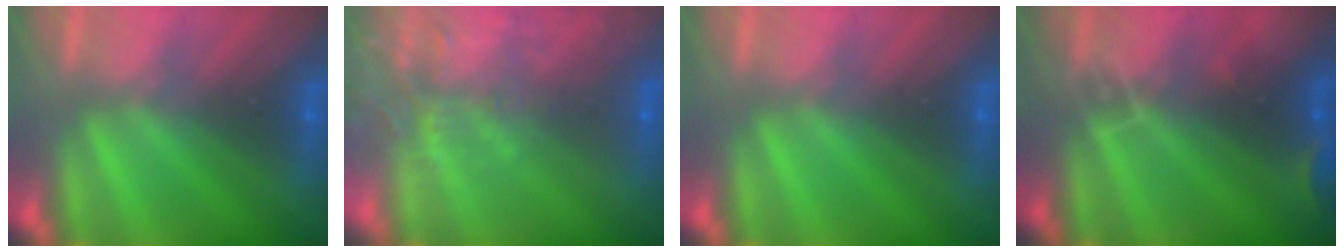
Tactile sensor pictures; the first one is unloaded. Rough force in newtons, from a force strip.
{"total": 7.0}
{"total": 0.0}
{"total": 2.9}